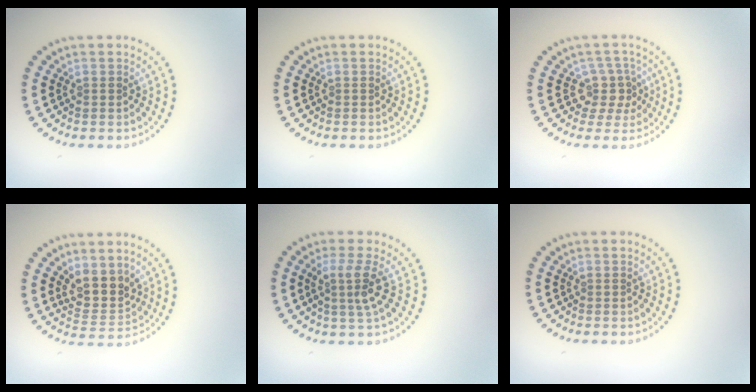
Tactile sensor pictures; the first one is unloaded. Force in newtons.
{"total": 0.0}
{"total": 2.8, "press": 2.1, "slide": 1.8}
{"total": 3.5, "press": 2.9, "slide": 2.0}
{"total": 2.7, "press": 2.0, "slide": 1.7}
{"total": 0.0}